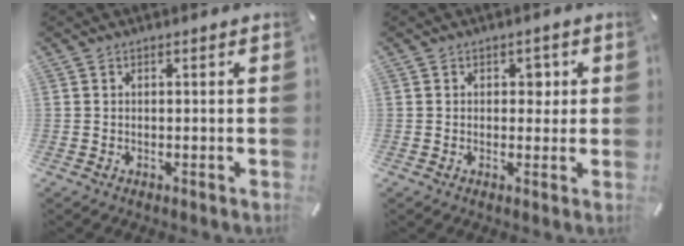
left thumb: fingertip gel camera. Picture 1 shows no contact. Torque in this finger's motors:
{"motor_torque": [0.17, 0.44, 0.11, -0.23, 0.00]}